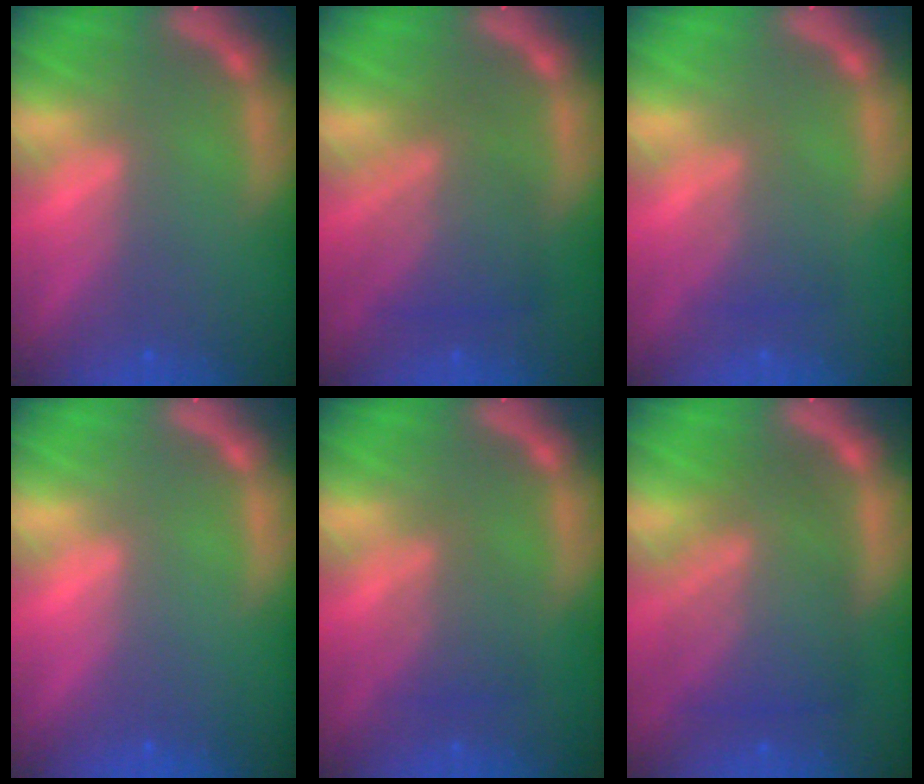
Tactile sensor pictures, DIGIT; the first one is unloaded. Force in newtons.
{"total": 5.5}
{"total": 3.0}
{"total": 0.0}
{"total": 3.0}
{"total": 8.1}